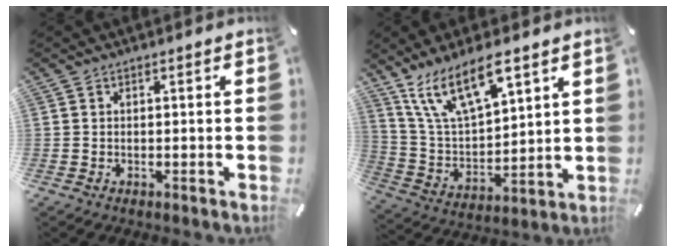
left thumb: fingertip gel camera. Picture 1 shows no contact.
{"total": 15.2, "force": [10.1, 6.2, 9.6], "torque": [-0.217, -0.044, 0.178]}